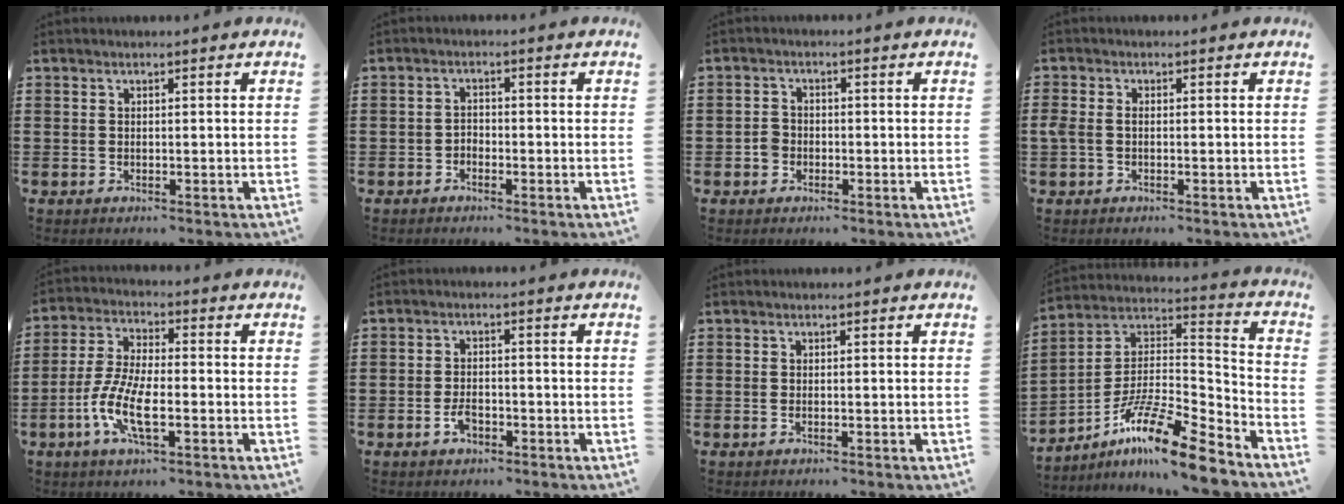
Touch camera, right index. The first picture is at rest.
{"total": 1.4, "force": [-1.2, 0.7, 0.2], "torque": [-0.007, 0.001, -0.026]}
{"total": 2.1, "force": [-0.9, 1.7, 0.8], "torque": [-0.018, 0.003, -0.019]}
{"total": 1.4, "force": [-0.4, 0.9, 1.0], "torque": [-0.028, -0.001, -0.010]}
{"total": 8.8, "force": [-3.3, 2.7, 7.7], "torque": [-0.189, -0.020, -0.069]}
{"total": 2.7, "force": [-1.5, 1.4, 1.8], "torque": [-0.041, 0.000, -0.030]}
{"total": 0.0}
{"total": 13.4, "force": [-9.6, 1.9, 9.1], "torque": [-0.173, 0.016, -0.184]}